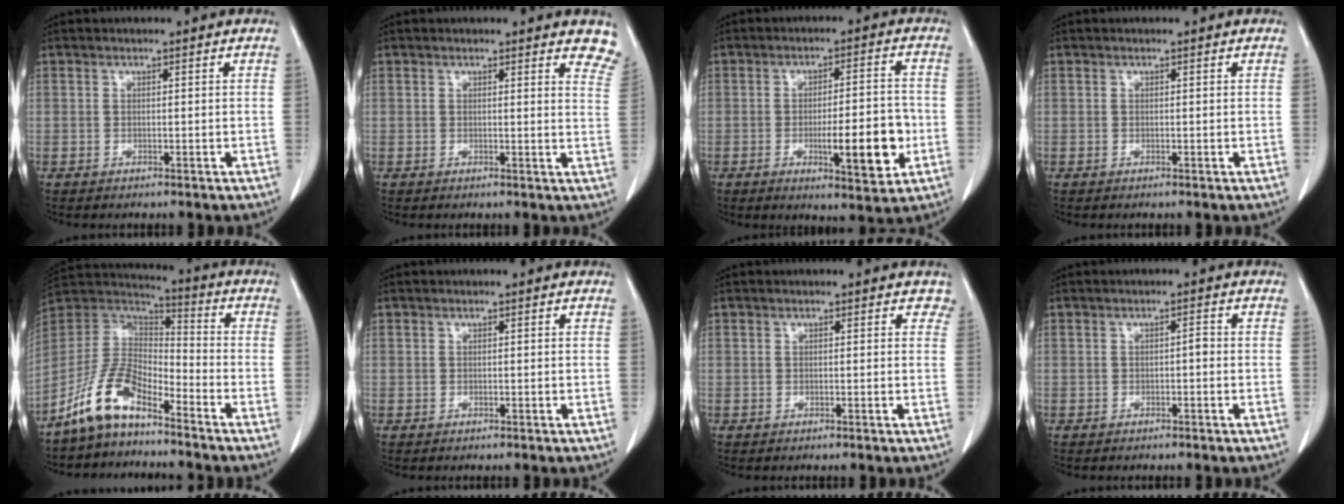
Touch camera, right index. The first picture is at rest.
{"total": 5.8, "force": [5.4, 1.3, 1.8], "torque": [0.000, -0.022, 0.029]}
{"total": 10.3, "force": [-2.7, 2.2, 9.7], "torque": [-0.139, 0.001, -0.034]}
{"total": 0.0}
{"total": 10.8, "force": [-7.9, 3.7, 6.4], "torque": [-0.146, 0.019, -0.160]}
{"total": 0.0}
{"total": 1.6, "force": [1.2, 1.1, 0.0], "torque": [0.017, 0.004, 0.001]}
{"total": 1.0, "force": [-0.2, 0.3, 1.0], "torque": [-0.014, 0.003, -0.003]}